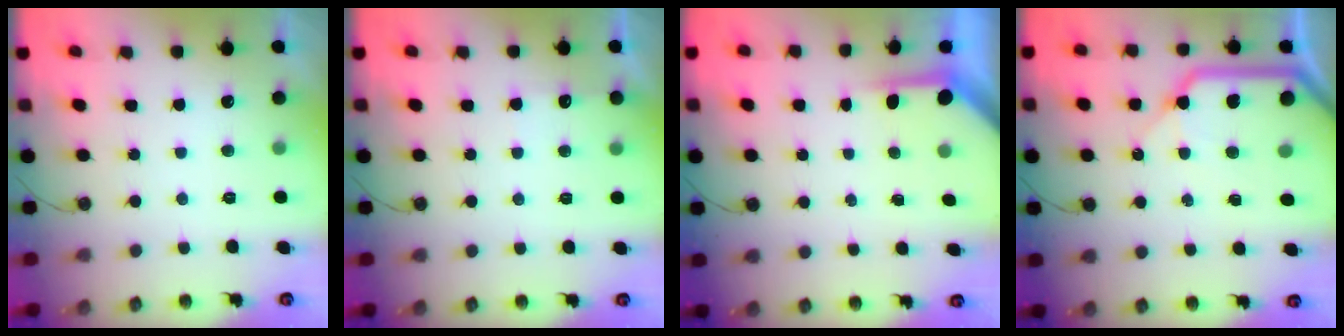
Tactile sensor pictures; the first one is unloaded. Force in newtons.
{"total": 3.8, "press": 3.8, "slide": 0.6}
{"total": 3.7, "press": 3.7, "slide": 0.4}
{"total": 15.8, "press": 15.7, "slide": 2.0}